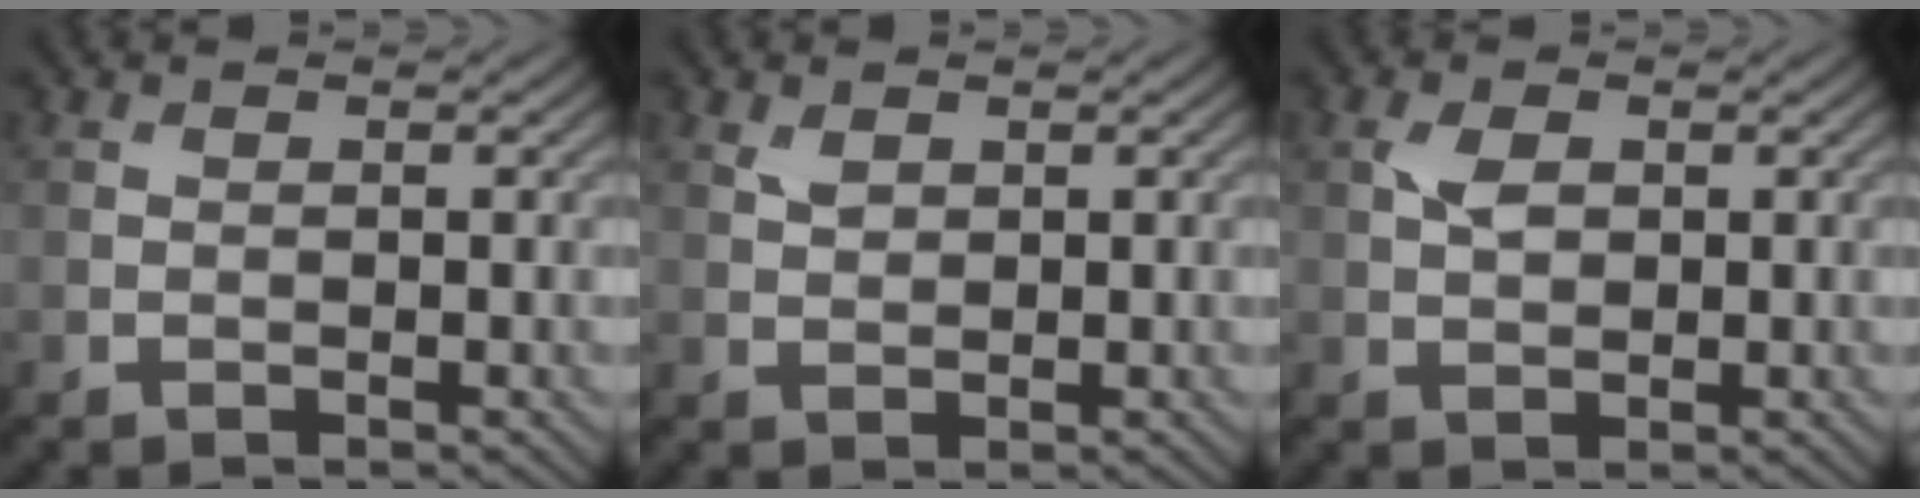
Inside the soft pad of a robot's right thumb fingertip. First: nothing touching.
{"total": 1.3, "force": [0.8, 0.8, 0.6], "torque": [-0.017, -0.002, 0.020]}
{"total": 2.3, "force": [0.7, 1.5, 1.7], "torque": [-0.041, 0.001, 0.013]}